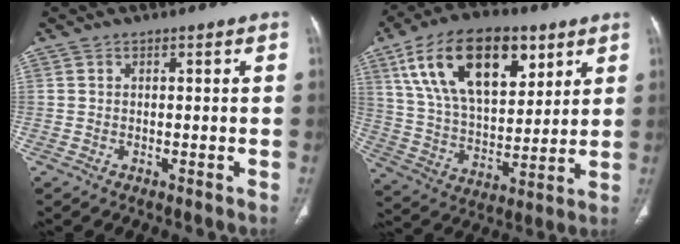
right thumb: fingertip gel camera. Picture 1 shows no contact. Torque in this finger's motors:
{"motor_torque": [-1.25, 2.51, 1.86, 0.91, 0.62]}